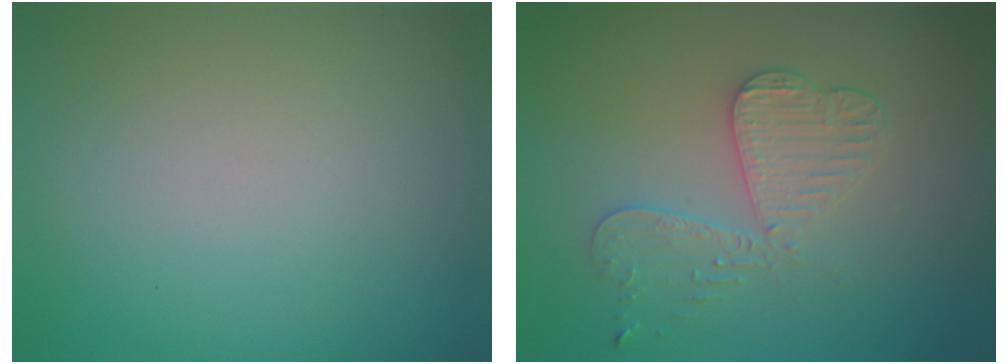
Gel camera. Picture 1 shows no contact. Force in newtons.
{"total": 3.3, "press": 3.2, "slide": 0.8}